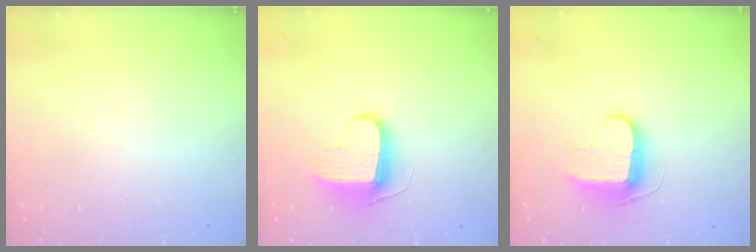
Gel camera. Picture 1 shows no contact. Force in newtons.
{"total": 9.2, "press": 9.2, "slide": 0.9}
{"total": 10.5, "press": 10.4, "slide": 1.0}